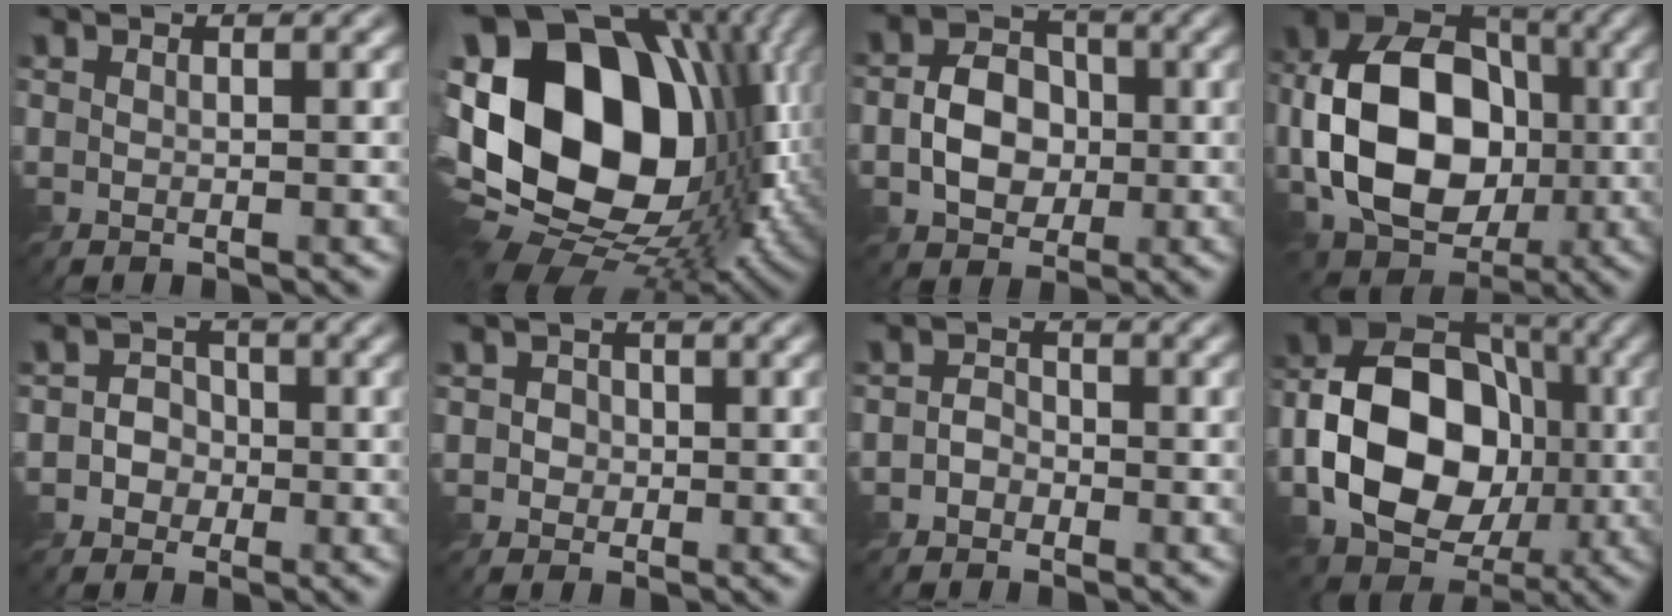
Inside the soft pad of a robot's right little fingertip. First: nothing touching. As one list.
[{"total": 21.8, "force": [0.3, 15.1, 15.6], "torque": [-0.320, -0.011, 0.022]}, {"total": 4.6, "force": [-0.9, 3.6, 2.7], "torque": [-0.046, 0.003, -0.020]}, {"total": 13.2, "force": [-1.8, 9.4, 9.1], "torque": [-0.169, 0.008, -0.040]}, {"total": 3.0, "force": [-1.0, 2.8, 0.6], "torque": [0.014, 0.009, -0.037]}, {"total": 2.0, "force": [0.0, 1.9, 0.6], "torque": [-0.003, 0.005, -0.003]}, {"total": 1.6, "force": [-1.0, 1.2, 0.4], "torque": [0.010, 0.004, -0.028]}, {"total": 13.7, "force": [-2.7, 10.0, 9.0], "torque": [-0.150, 0.007, -0.062]}]